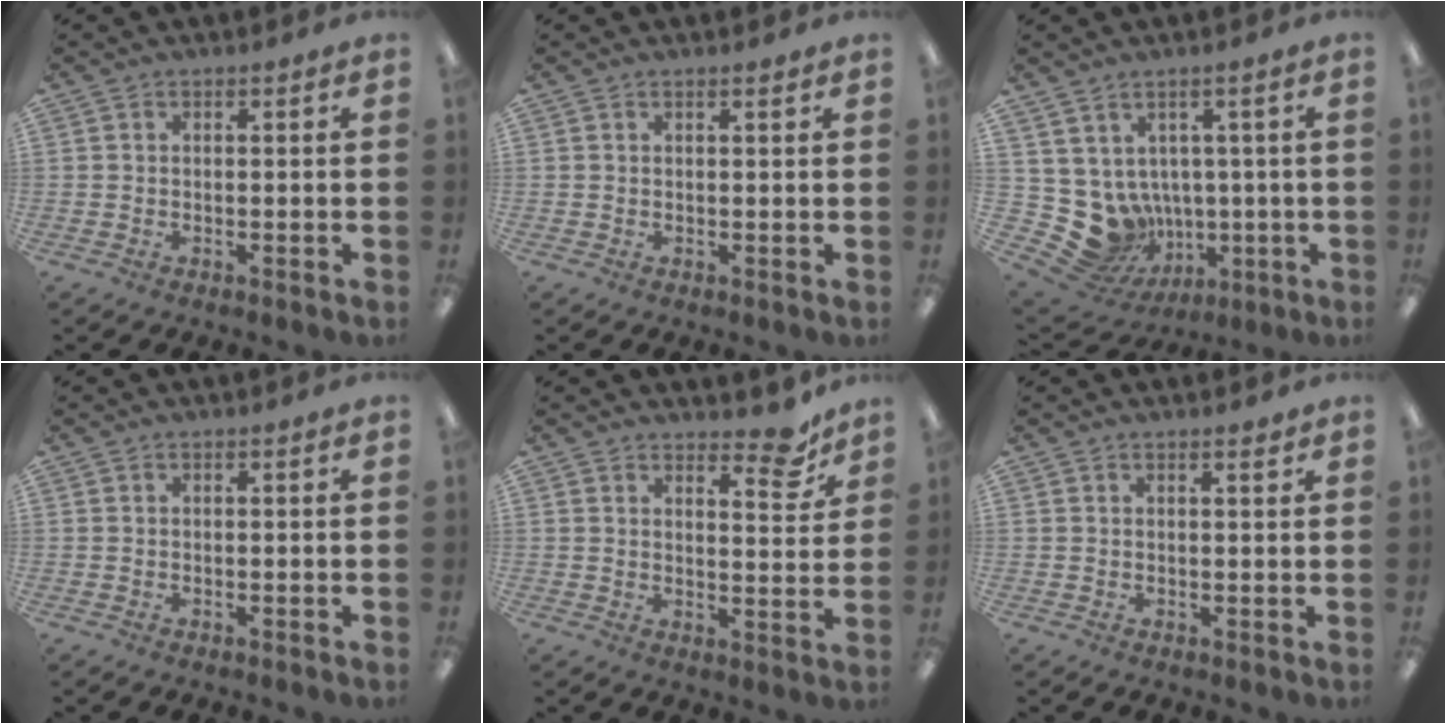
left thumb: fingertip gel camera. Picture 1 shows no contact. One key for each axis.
{"total": 0.8, "fx": 0.6, "fy": 0.0, "fz": 0.5, "tx": -0.010, "ty": 0.001, "tz": 0.010}
{"total": 8.9, "fx": -0.3, "fy": 8.5, "fz": 2.7, "tx": -0.077, "ty": -0.028, "tz": 0.009}
{"total": 0.0}
{"total": 8.7, "fx": 6.5, "fy": 3.2, "fz": 4.7, "tx": -0.044, "ty": -0.042, "tz": 0.106}
{"total": 1.2, "fx": 1.0, "fy": 0.2, "fz": 0.7, "tx": -0.007, "ty": -0.004, "tz": 0.016}